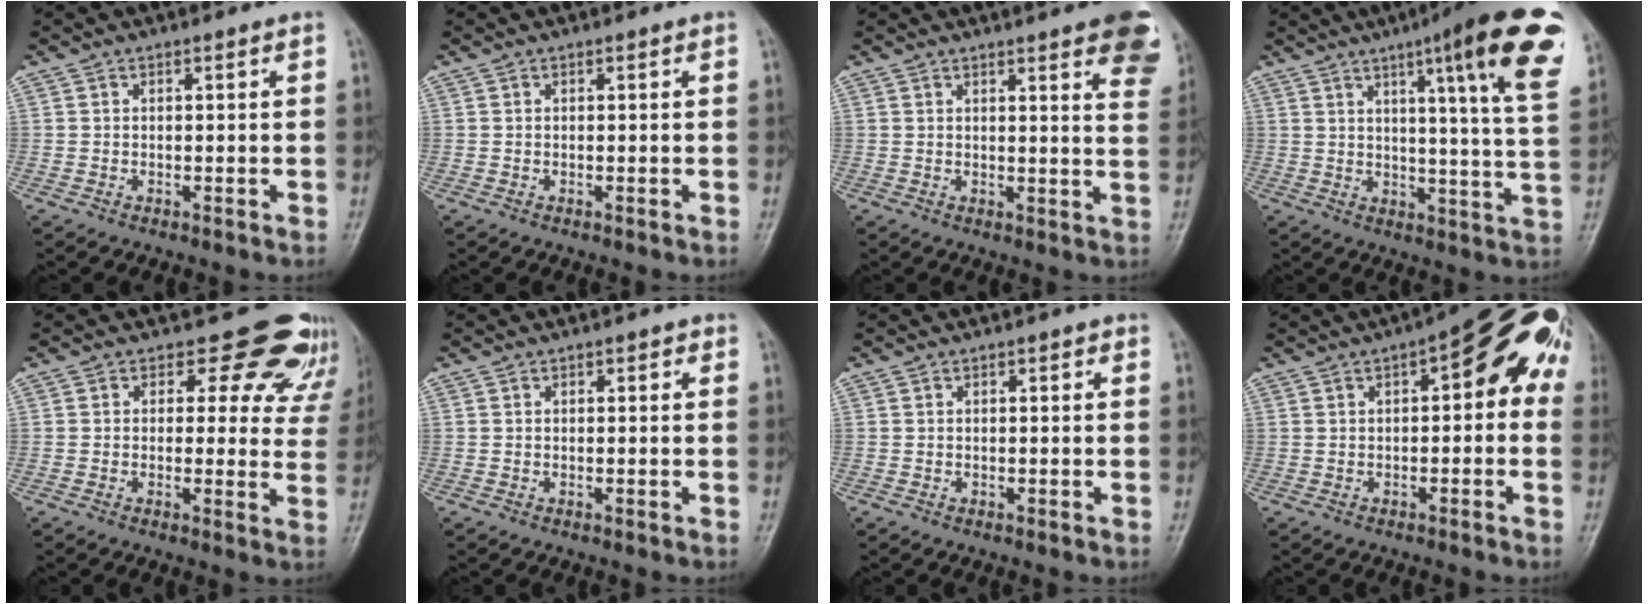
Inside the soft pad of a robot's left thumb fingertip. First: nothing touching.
{"total": 0.0}
{"total": 13.2, "force": [7.9, 2.9, 10.2], "torque": [-0.103, -0.029, 0.078]}
{"total": 19.8, "force": [10.0, 2.2, 17.0], "torque": [-0.209, -0.036, 0.123]}
{"total": 11.2, "force": [9.1, 6.1, 2.2], "torque": [0.035, -0.049, 0.075]}
{"total": 0.9, "force": [0.3, 0.5, 0.7], "torque": [0.000, 0.002, 0.000]}
{"total": 0.7, "force": [0.0, 0.5, 0.5], "torque": [0.001, 0.002, -0.003]}
{"total": 13.5, "force": [3.4, 5.5, 11.8], "torque": [-0.117, 0.030, 0.029]}